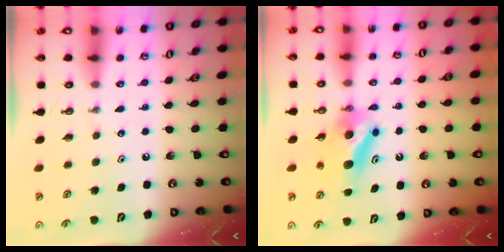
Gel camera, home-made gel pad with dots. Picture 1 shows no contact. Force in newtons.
{"total": 9.6, "press": 5.7, "slide": 7.7}